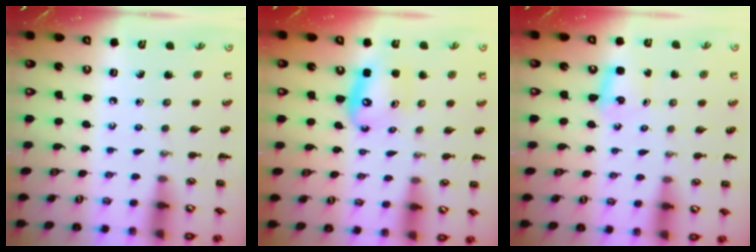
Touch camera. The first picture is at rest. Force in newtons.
{"total": 10.7, "press": 10.3, "slide": 2.9}
{"total": 4.0, "press": 3.9, "slide": 1.0}